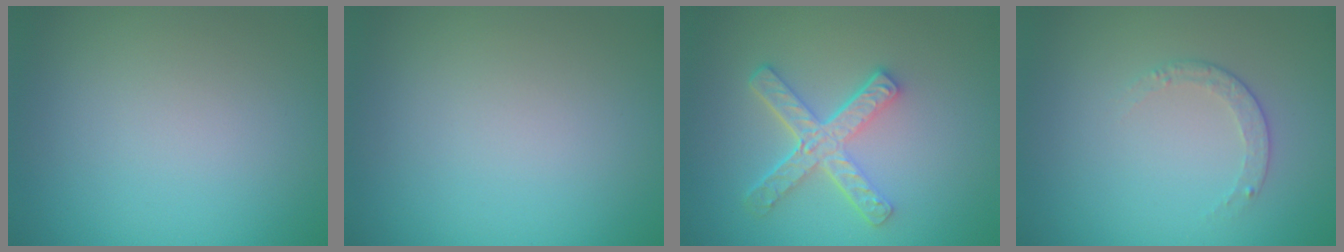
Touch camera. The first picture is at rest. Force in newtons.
{"total": 0.0}
{"total": 4.6, "press": 3.3, "slide": 3.2}
{"total": 1.2, "press": 0.9, "slide": 0.9}